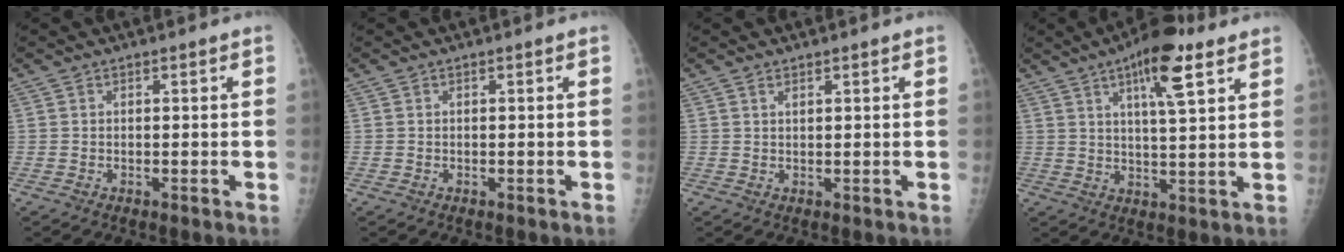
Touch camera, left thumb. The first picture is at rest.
{"total": 0.0}
{"total": 0.8, "force": [0.6, 0.1, 0.4], "torque": [-0.007, -0.003, 0.012]}
{"total": 11.1, "force": [6.0, 2.9, 8.9], "torque": [-0.132, -0.022, 0.091]}